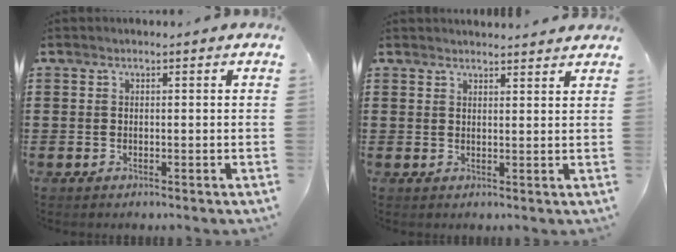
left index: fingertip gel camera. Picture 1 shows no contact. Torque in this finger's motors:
{"motor_torque": [0.26, 0.40, 0.10, 0.02]}